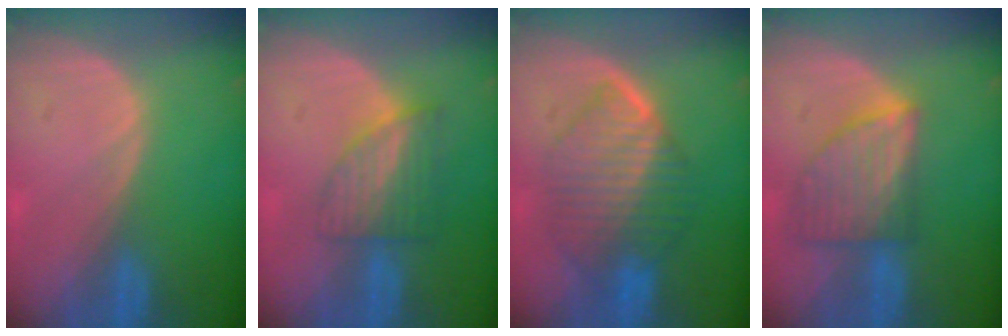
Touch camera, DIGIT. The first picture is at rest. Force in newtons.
{"total": 6.4, "press": 5.7, "slide": 3.0}
{"total": 8.7, "press": 8.6, "slide": 0.6}
{"total": 7.7, "press": 7.0, "slide": 3.1}